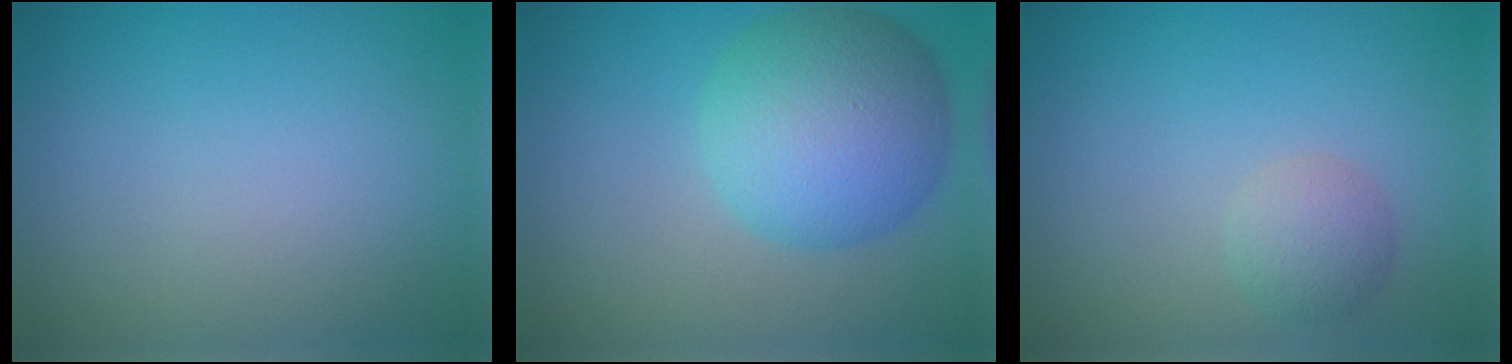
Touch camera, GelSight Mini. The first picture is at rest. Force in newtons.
{"total": 8.1, "press": 8.1, "slide": 0.1}
{"total": 2.0, "press": 2.0, "slide": 0.0}